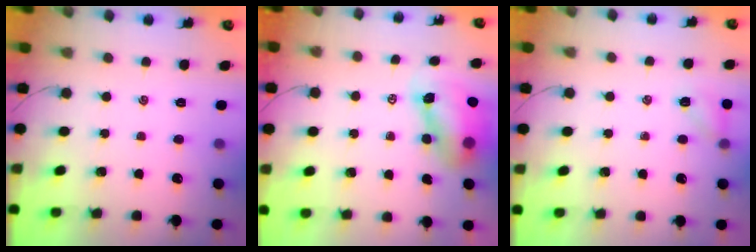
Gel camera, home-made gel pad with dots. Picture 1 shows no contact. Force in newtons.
{"total": 8.4, "press": 8.3, "slide": 1.7}
{"total": 5.6, "press": 5.4, "slide": 1.6}